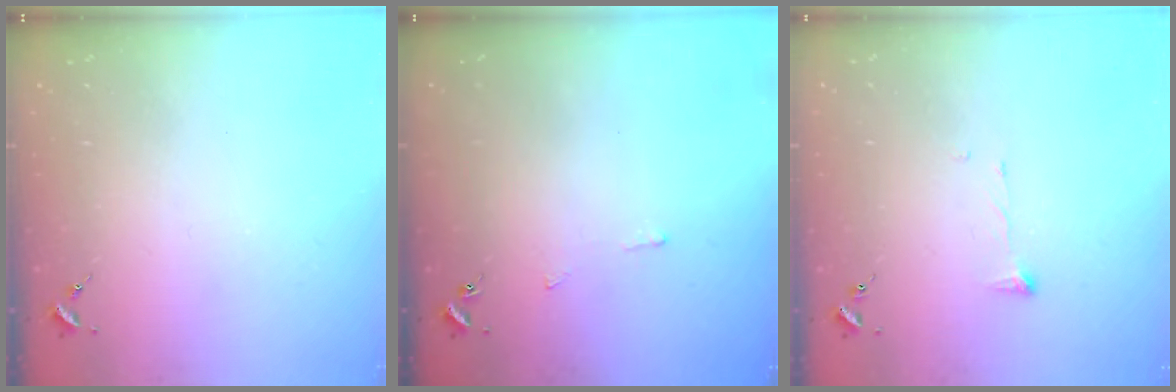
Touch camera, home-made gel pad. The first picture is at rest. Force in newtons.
{"total": 2.5, "press": 2.5, "slide": 0.3}
{"total": 3.6, "press": 3.6, "slide": 0.6}